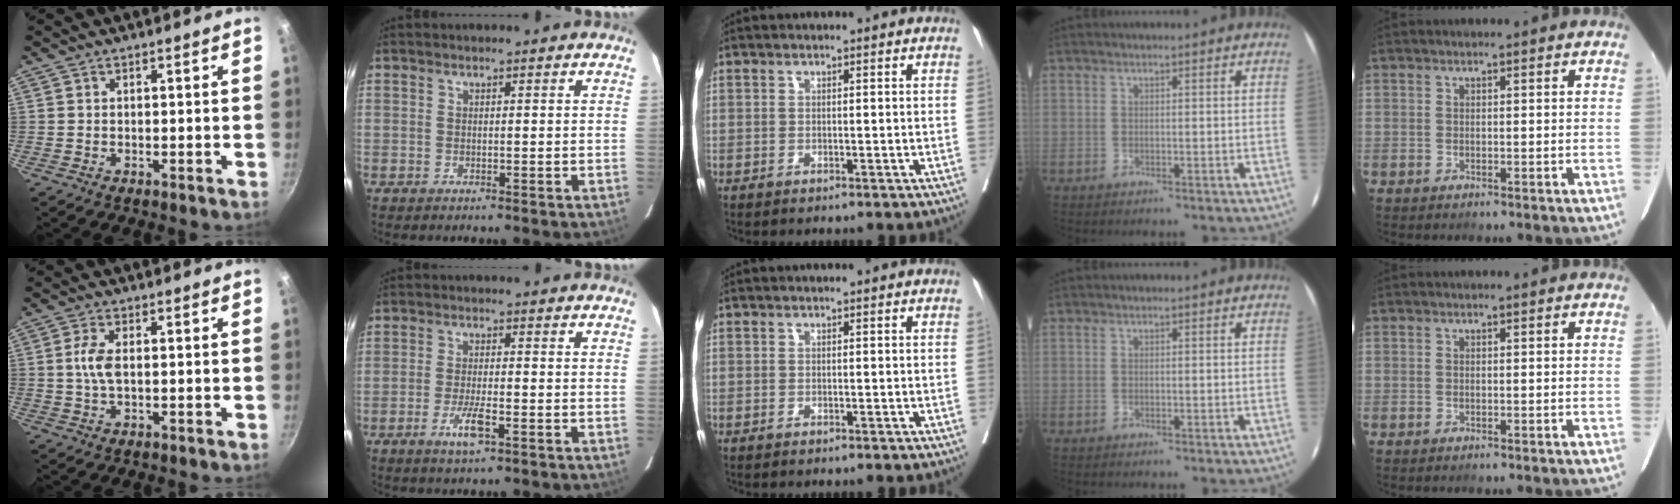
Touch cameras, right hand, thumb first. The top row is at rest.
{"thumb": {"total": 4.4, "force": [0.2, 2.1, 3.9], "torque": [-0.092, 0.003, 0.002]}, "index": {"total": 4.4, "force": [-2.1, 0.6, 3.8], "torque": [-0.075, -0.006, -0.038]}}